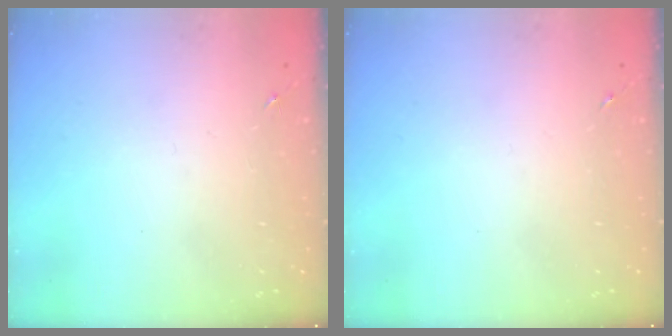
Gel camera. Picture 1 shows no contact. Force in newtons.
{"total": 0.0}